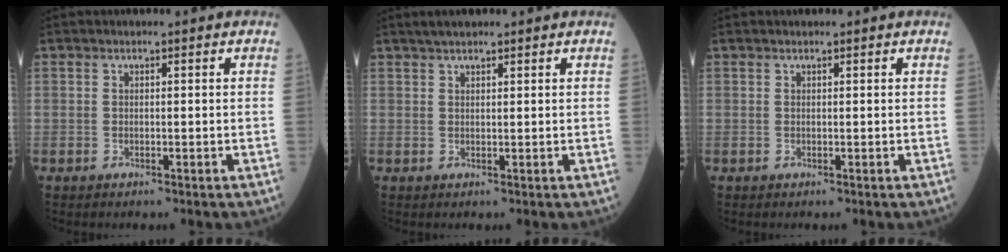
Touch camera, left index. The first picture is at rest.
{"total": 2.5, "force": [2.1, 0.6, 1.2], "torque": [-0.023, 0.016, 0.037]}
{"total": 0.0}